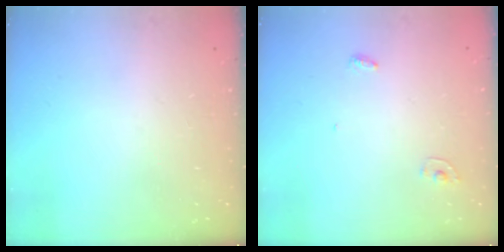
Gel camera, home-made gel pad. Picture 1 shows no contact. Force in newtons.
{"total": 3.6, "press": 3.5, "slide": 0.3}